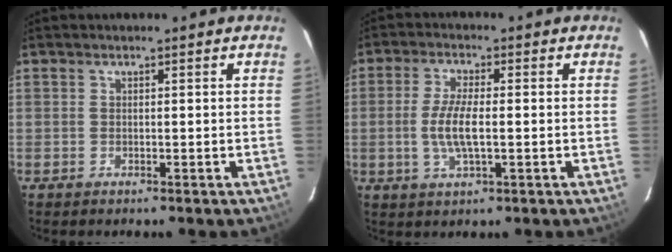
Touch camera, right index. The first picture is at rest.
{"total": 6.7, "force": [-0.7, 1.9, 6.3], "torque": [-0.127, -0.005, -0.013]}